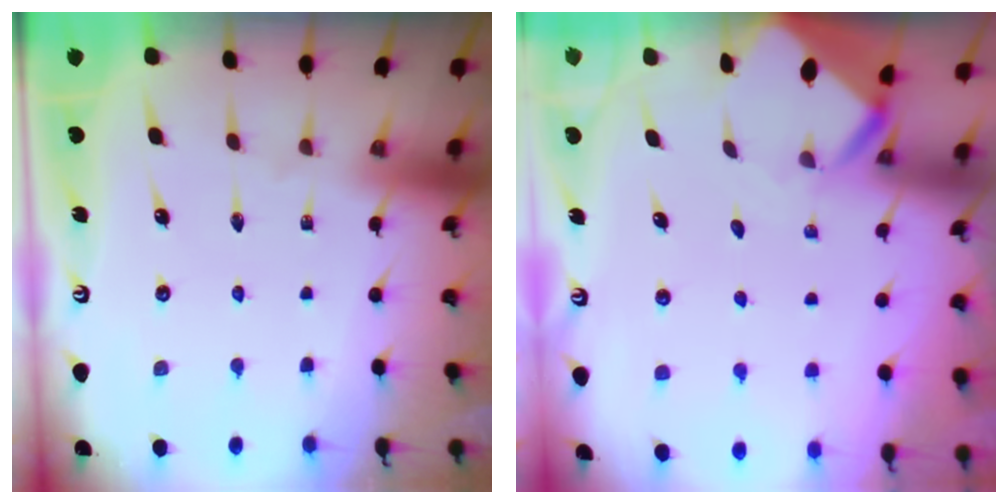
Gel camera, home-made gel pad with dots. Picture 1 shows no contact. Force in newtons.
{"total": 3.2, "press": 3.2, "slide": 0.2}